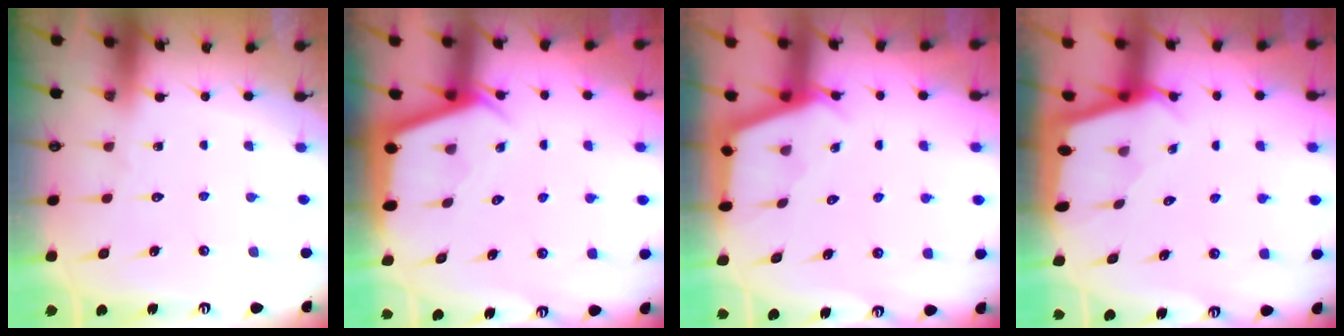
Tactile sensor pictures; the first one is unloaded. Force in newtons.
{"total": 2.9, "press": 2.9, "slide": 0.3}
{"total": 2.9, "press": 2.9, "slide": 0.4}
{"total": 1.6, "press": 1.6, "slide": 0.2}